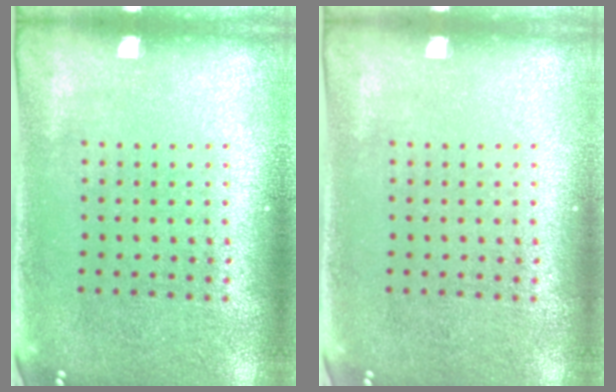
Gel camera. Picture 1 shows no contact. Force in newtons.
{"total": 0.0}